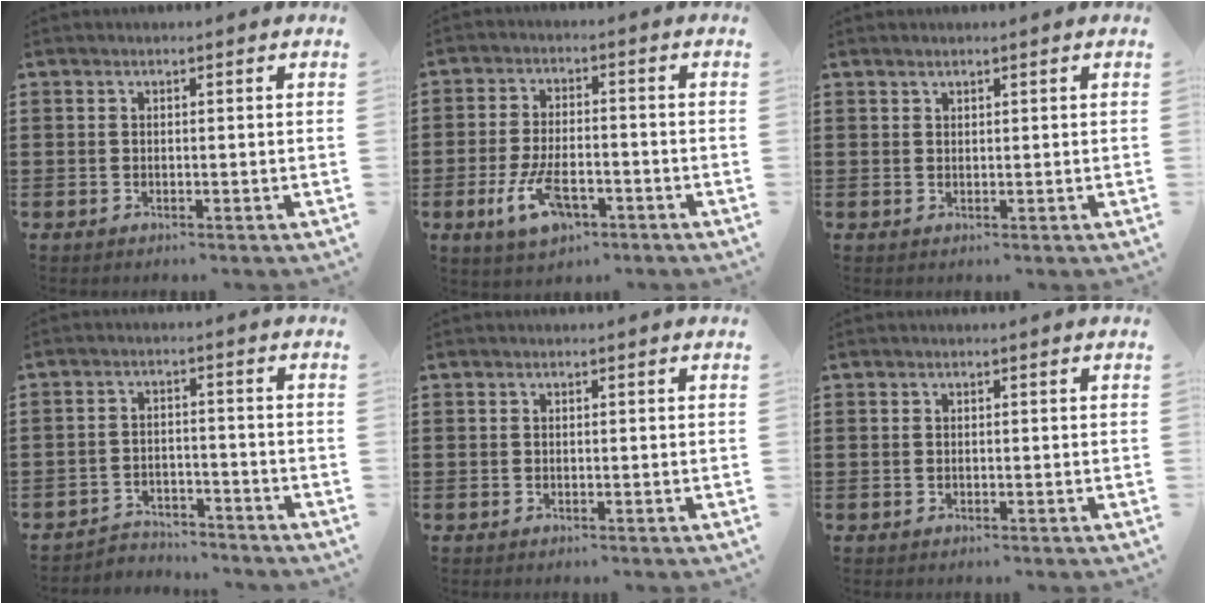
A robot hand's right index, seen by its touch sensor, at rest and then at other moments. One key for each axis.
{"total": 7.8, "fx": -3.3, "fy": 3.6, "fz": 6.1, "tx": -0.135, "ty": -0.004, "tz": -0.062}
{"total": 0.6, "fx": 0.5, "fy": 0.3, "fz": 0.2, "tx": -0.004, "ty": 0.001, "tz": 0.010}
{"total": 3.6, "fx": -3.5, "fy": 0.8, "fz": 0.1, "tx": -0.009, "ty": 0.003, "tz": -0.075}
{"total": 0.0}
{"total": 0.0}